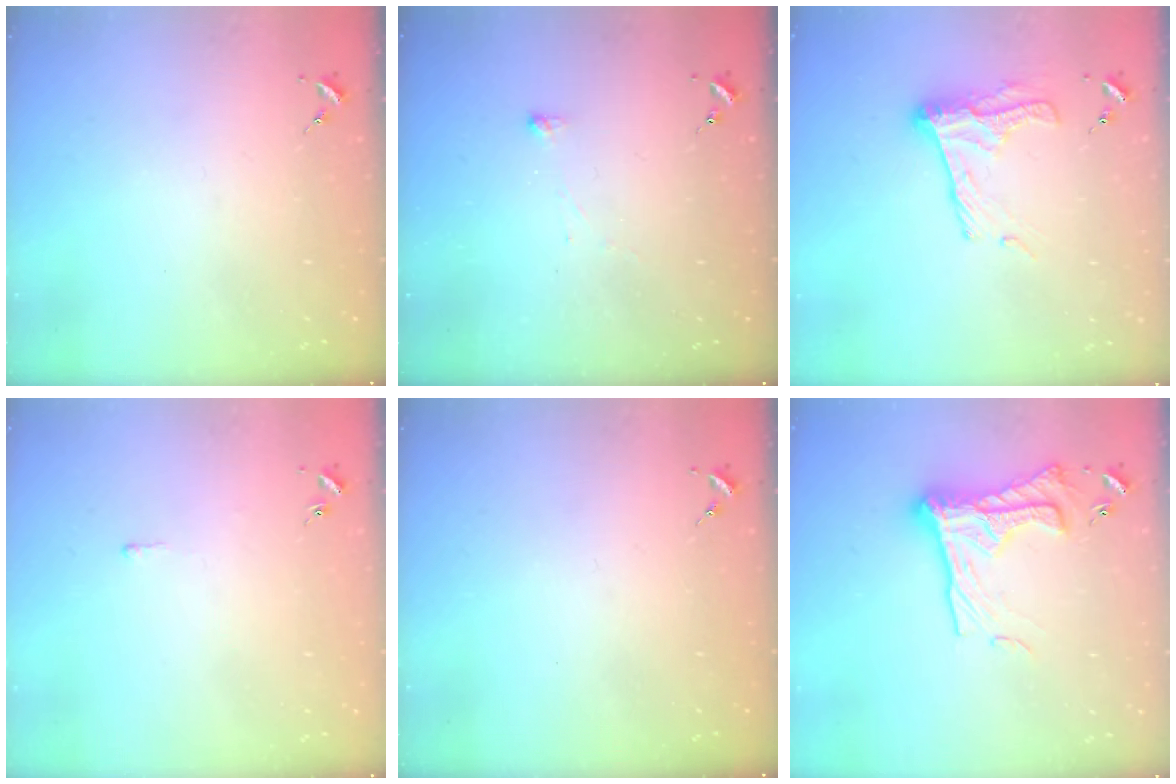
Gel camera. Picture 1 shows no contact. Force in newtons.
{"total": 2.9, "press": 2.9, "slide": 0.3}
{"total": 12.8, "press": 12.8, "slide": 0.7}
{"total": 2.6, "press": 2.6, "slide": 0.4}
{"total": 0.0}
{"total": 18.2, "press": 18.1, "slide": 1.5}